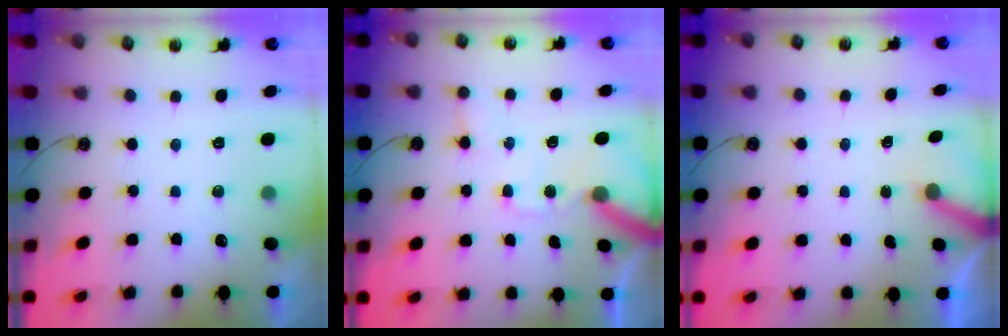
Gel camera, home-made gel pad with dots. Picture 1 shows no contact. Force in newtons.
{"total": 11.1, "press": 11.0, "slide": 1.5}
{"total": 3.3, "press": 3.3, "slide": 0.3}